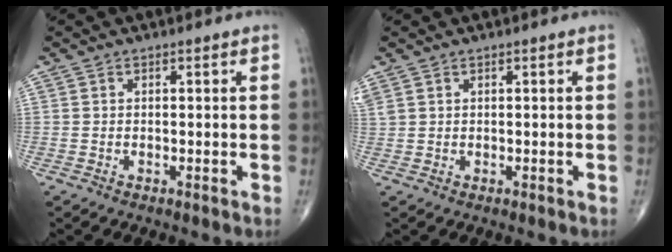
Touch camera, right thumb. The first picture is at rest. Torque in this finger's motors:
{"motor_torque": [0.16, 1.75, 0.36, 0.39, 0.06]}